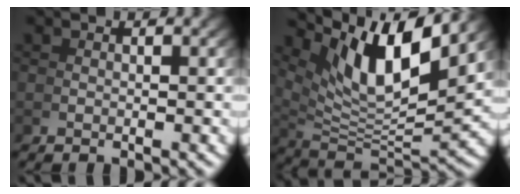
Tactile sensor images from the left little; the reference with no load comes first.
{"total": 12.3, "force": [5.3, 5.5, 9.7], "torque": [-0.165, 0.004, 0.091]}